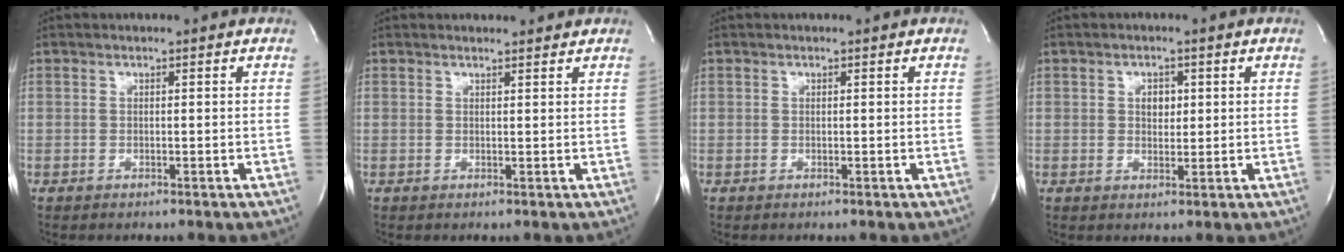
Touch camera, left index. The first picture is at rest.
{"total": 2.5, "force": [2.4, 0.4, 0.5], "torque": [-0.016, 0.005, 0.030]}
{"total": 0.0}
{"total": 2.4, "force": [0.7, 1.6, 1.7], "torque": [-0.024, 0.001, 0.011]}